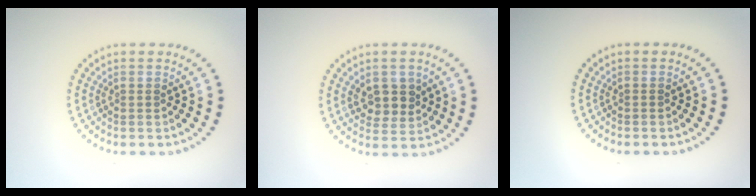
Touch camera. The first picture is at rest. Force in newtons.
{"total": 2.8, "press": 2.7, "slide": 0.9}
{"total": 0.0}